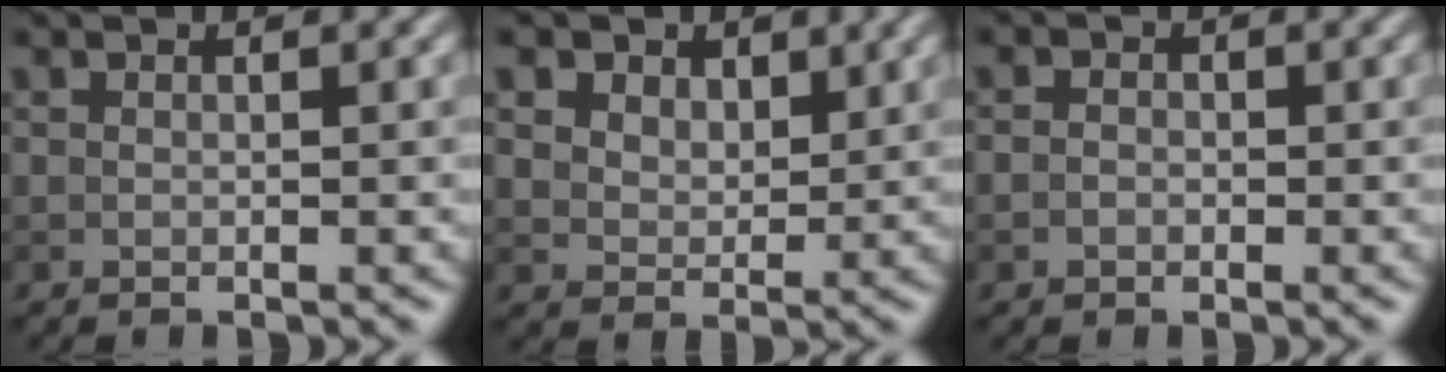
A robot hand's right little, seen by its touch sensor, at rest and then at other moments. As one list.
[{"total": 7.0, "force": [4.4, 4.6, 3.1], "torque": [-0.078, 0.001, 0.075]}, {"total": 1.0, "force": [-0.3, 0.8, 0.4], "torque": [-0.004, -0.002, -0.010]}]